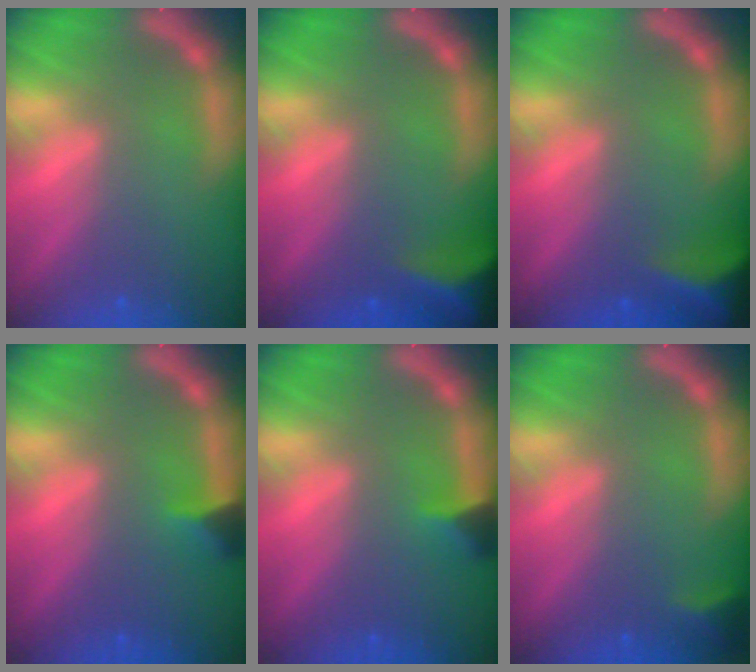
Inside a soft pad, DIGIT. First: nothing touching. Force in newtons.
{"total": 6.5}
{"total": 6.5}
{"total": 1.9}
{"total": 1.9}
{"total": 1.9}